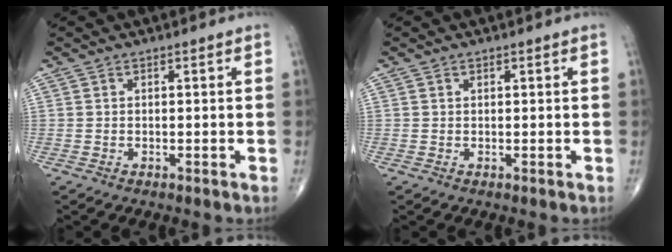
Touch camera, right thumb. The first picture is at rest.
{"total": 0.0}